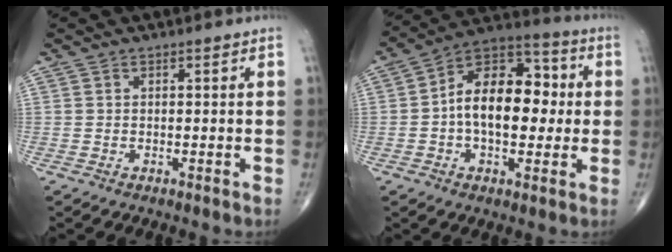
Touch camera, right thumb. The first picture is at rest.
{"total": 16.5, "force": [0.2, 9.8, 13.3], "torque": [-0.181, 0.033, -0.007]}